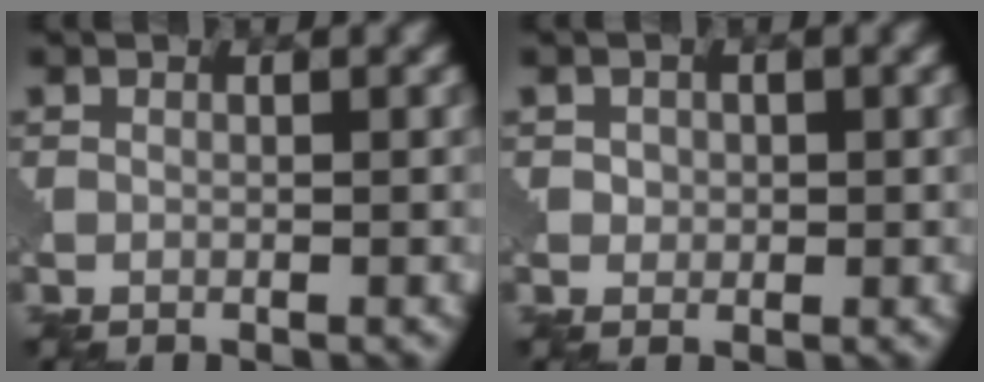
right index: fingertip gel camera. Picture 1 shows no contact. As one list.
[{"total": 1.2, "force": [0.2, 1.1, 0.4], "torque": [-0.003, -0.002, 0.004]}]